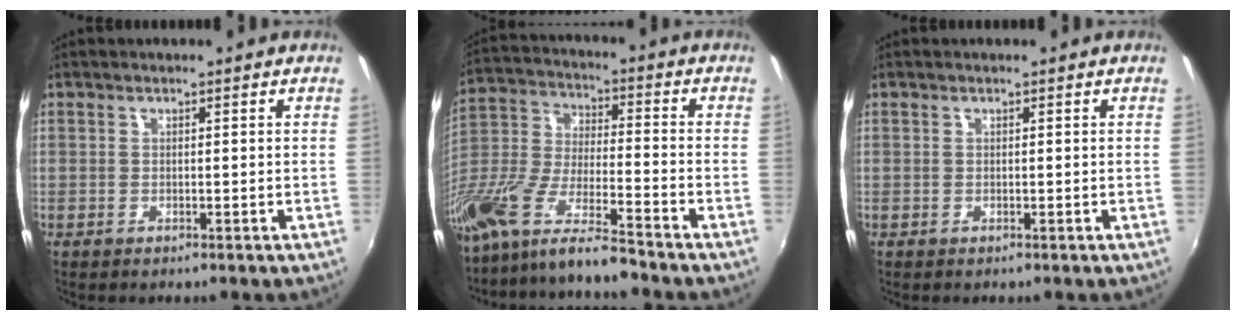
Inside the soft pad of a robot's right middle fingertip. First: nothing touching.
{"total": 15.4, "force": [-12.0, 1.5, 9.5], "torque": [-0.195, -0.026, -0.234]}
{"total": 0.0}